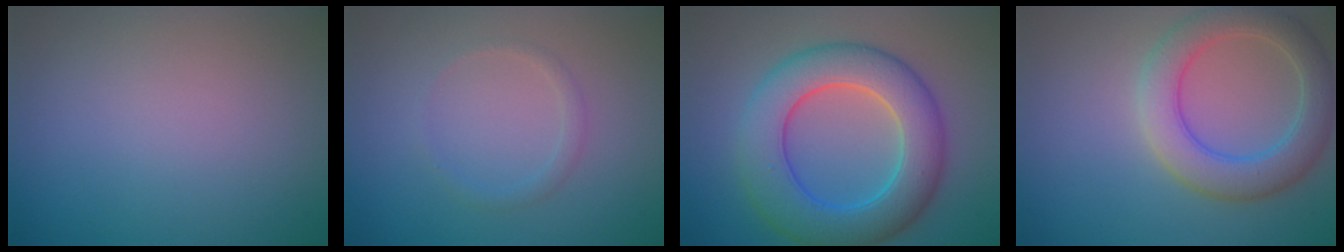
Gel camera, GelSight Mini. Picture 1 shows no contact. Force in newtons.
{"total": 1.1, "press": 1.1, "slide": 0.0}
{"total": 8.8, "press": 8.8, "slide": 0.4}
{"total": 5.6, "press": 5.6, "slide": 0.7}